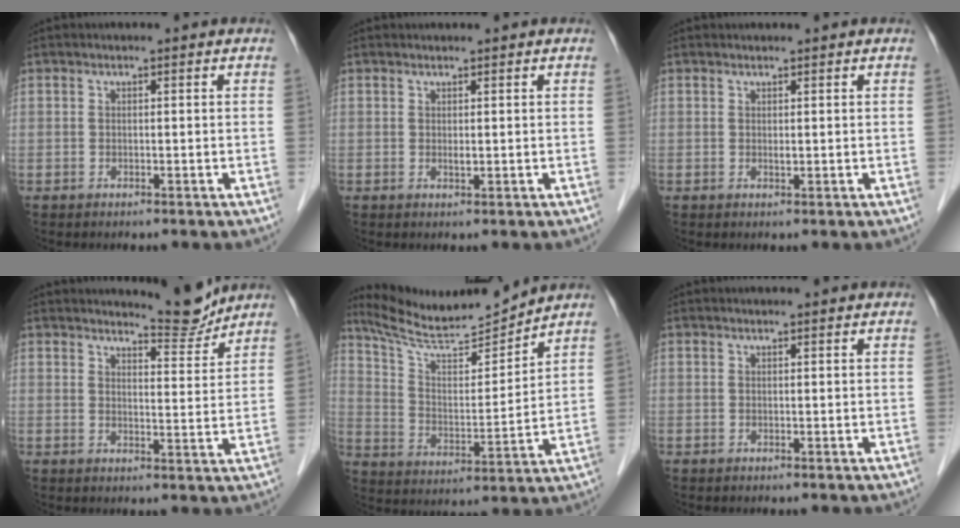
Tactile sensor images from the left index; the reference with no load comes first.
{"total": 0.8, "force": [0.4, 0.2, 0.6], "torque": [-0.012, -0.002, 0.007]}
{"total": 0.6, "force": [0.3, 0.2, 0.4], "torque": [-0.009, -0.002, 0.005]}
{"total": 5.1, "force": [5.1, 0.1, 0.5], "torque": [-0.016, -0.025, 0.067]}
{"total": 11.2, "force": [11.0, -0.5, 2.2], "torque": [-0.050, -0.003, 0.204]}
{"total": 0.8, "force": [0.8, 0.0, 0.2], "torque": [-0.007, 0.009, 0.013]}